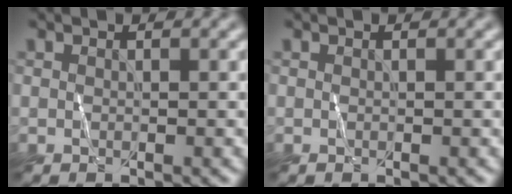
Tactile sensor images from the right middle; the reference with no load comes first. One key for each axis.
{"total": 0.0}